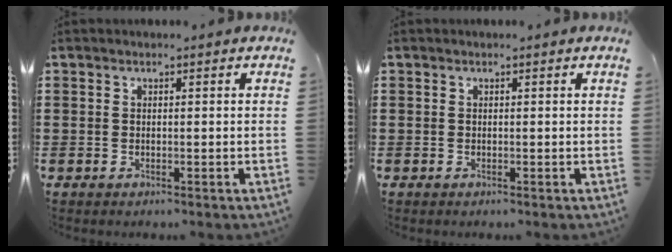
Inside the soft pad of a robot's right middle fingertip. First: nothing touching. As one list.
[{"total": 0.0}]